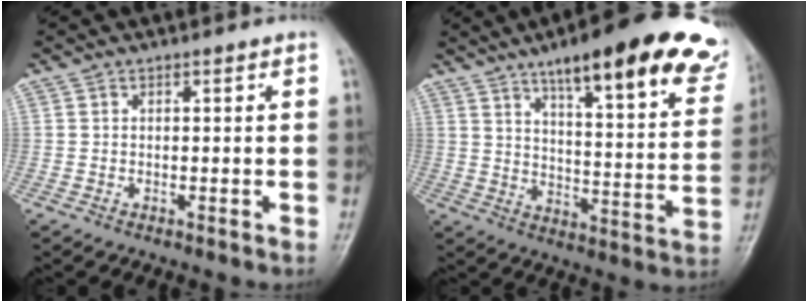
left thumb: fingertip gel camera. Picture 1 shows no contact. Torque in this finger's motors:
{"motor_torque": [0.78, 0.45, 1.51, -1.24, 0.19]}